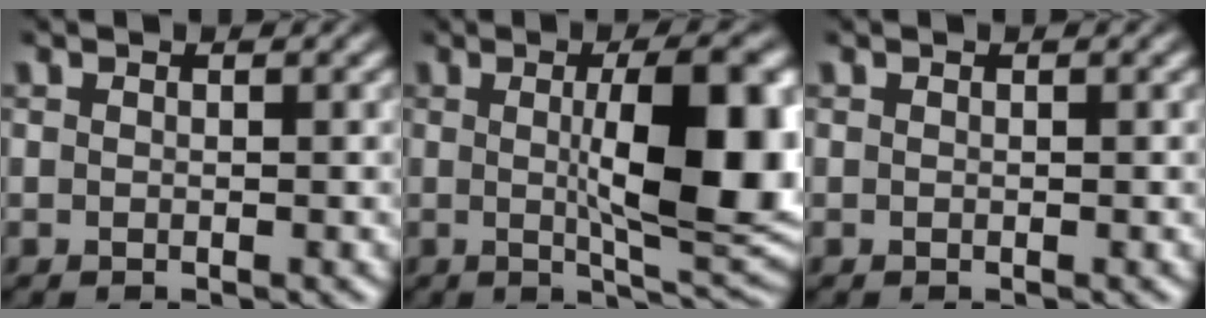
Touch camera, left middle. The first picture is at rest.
{"total": 10.7, "force": [0.7, 2.8, 10.3], "torque": [-0.134, -0.003, 0.014]}
{"total": 0.0}